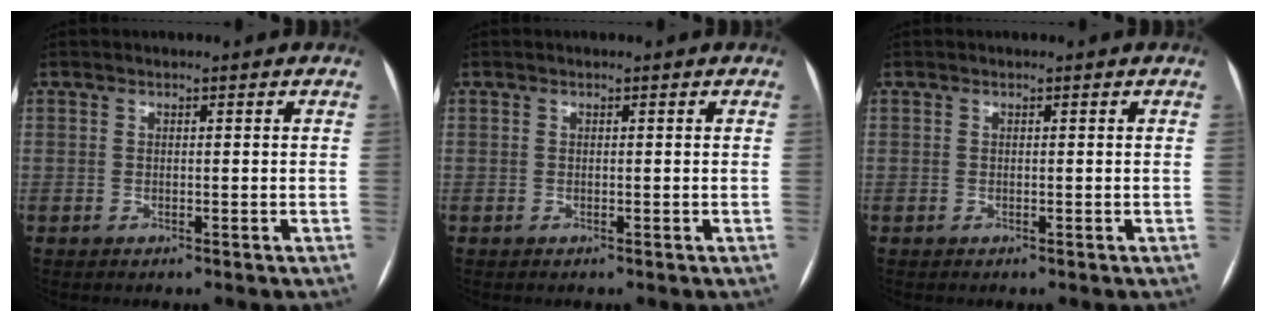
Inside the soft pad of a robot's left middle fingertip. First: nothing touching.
{"total": 0.0}
{"total": 0.0}